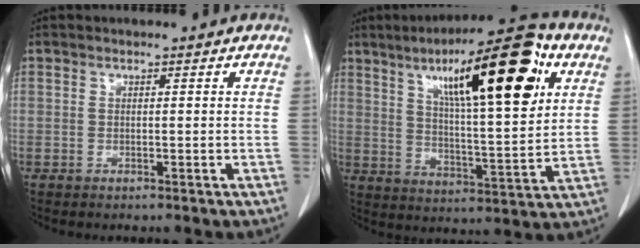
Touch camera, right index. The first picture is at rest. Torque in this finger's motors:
{"motor_torque": [1.12, 1.02, 0.79, 0.21]}